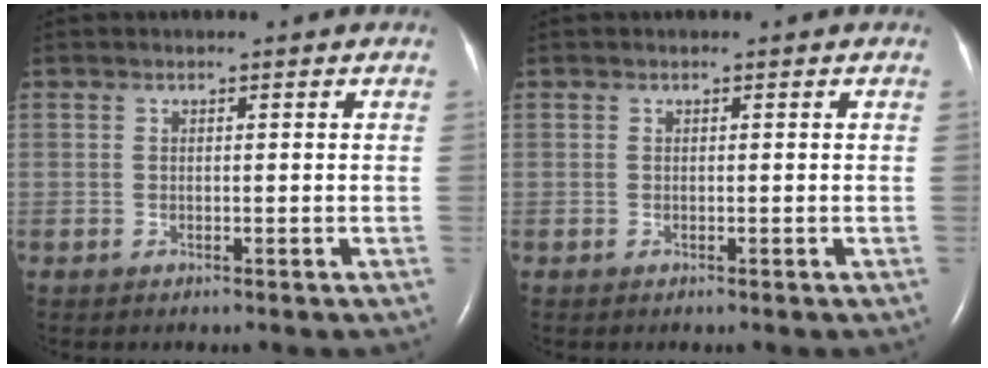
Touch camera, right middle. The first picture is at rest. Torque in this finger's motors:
{"motor_torque": [0.16, 0.01, -0.06, 0.00]}